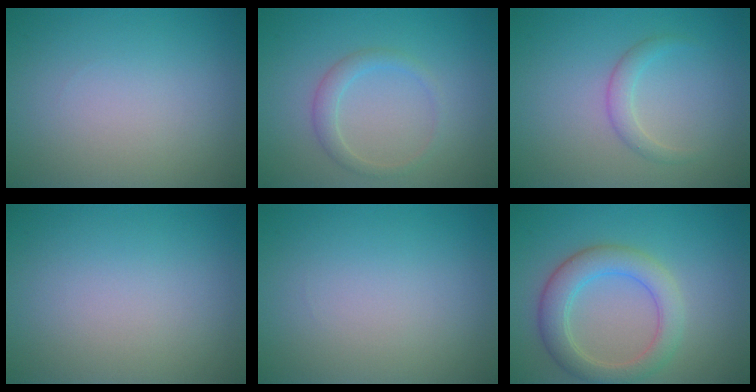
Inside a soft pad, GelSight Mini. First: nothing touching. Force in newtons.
{"total": 1.8, "press": 1.8, "slide": 0.0}
{"total": 1.6, "press": 1.6, "slide": 0.0}
{"total": 0.0}
{"total": 0.0}
{"total": 4.5, "press": 4.5, "slide": 0.3}